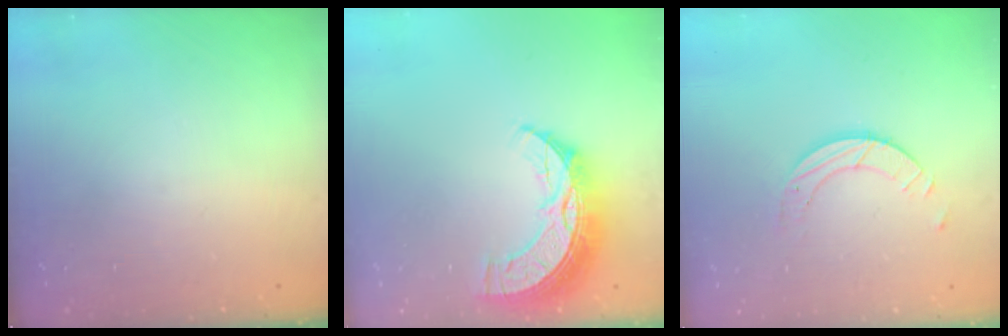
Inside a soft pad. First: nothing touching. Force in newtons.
{"total": 13.4, "press": 13.3, "slide": 0.9}
{"total": 4.2, "press": 4.2, "slide": 0.3}